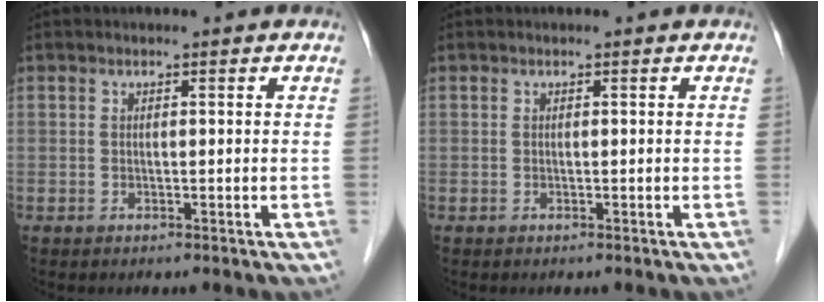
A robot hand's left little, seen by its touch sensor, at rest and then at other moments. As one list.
[{"total": 0.0}]